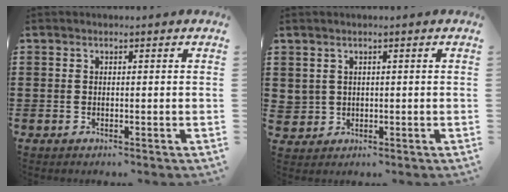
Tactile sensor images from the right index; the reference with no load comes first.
{"total": 1.6, "force": [0.8, 1.4, 0.1], "torque": [-0.010, 0.007, 0.015]}